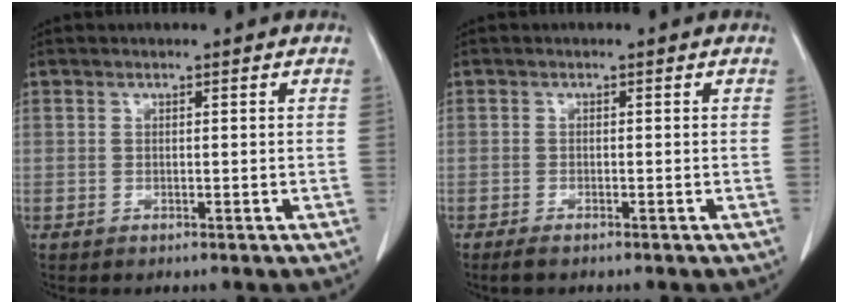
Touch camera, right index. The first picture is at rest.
{"total": 1.4, "force": [-1.2, 0.0, 0.7], "torque": [-0.017, -0.003, -0.021]}